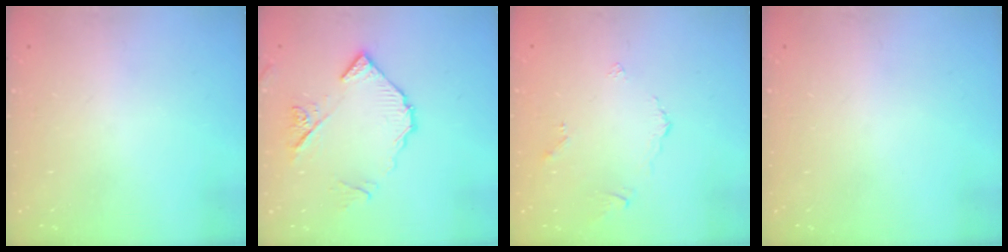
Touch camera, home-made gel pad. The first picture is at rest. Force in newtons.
{"total": 10.6, "press": 10.5, "slide": 1.2}
{"total": 2.6, "press": 2.6, "slide": 0.6}
{"total": 0.0}